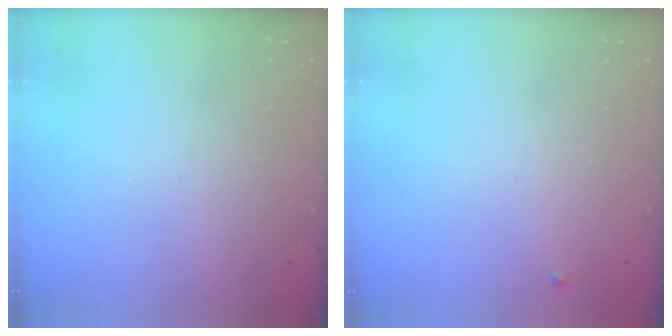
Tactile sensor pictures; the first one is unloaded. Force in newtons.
{"total": 2.3, "press": 2.3, "slide": 0.2}